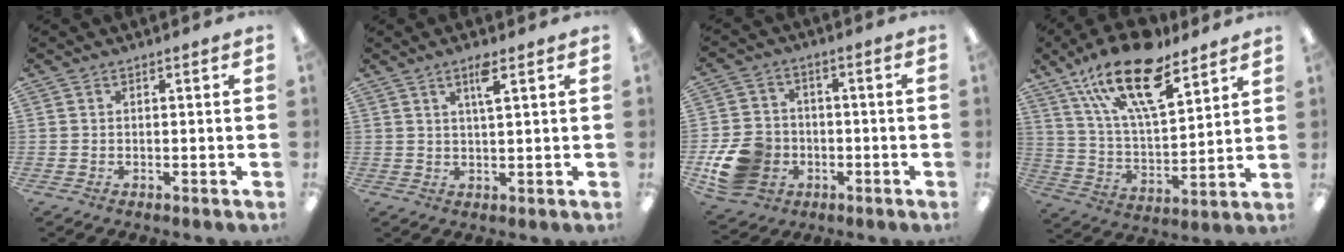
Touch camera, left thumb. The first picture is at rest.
{"total": 4.0, "force": [2.3, 0.7, 3.2], "torque": [-0.063, 0.000, 0.037]}
{"total": 12.1, "force": [-4.1, 9.8, 5.8], "torque": [-0.135, 0.025, -0.068]}
{"total": 21.4, "force": [13.7, 8.4, 14.2], "torque": [-0.251, -0.071, 0.235]}